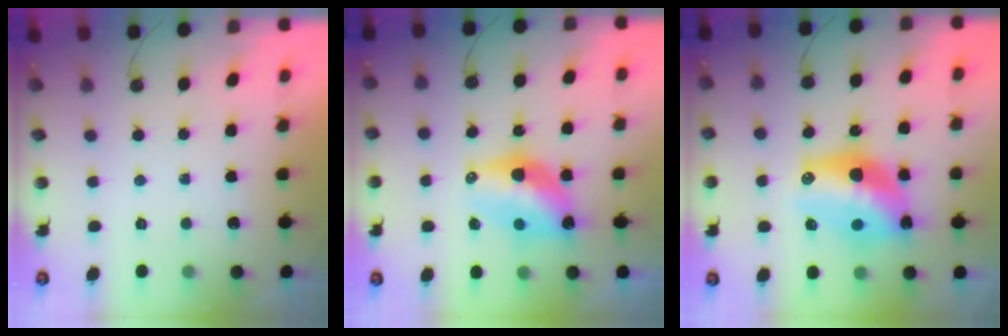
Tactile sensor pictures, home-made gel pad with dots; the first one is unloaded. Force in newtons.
{"total": 11.3, "press": 11.3, "slide": 1.0}
{"total": 15.4, "press": 15.4, "slide": 1.1}